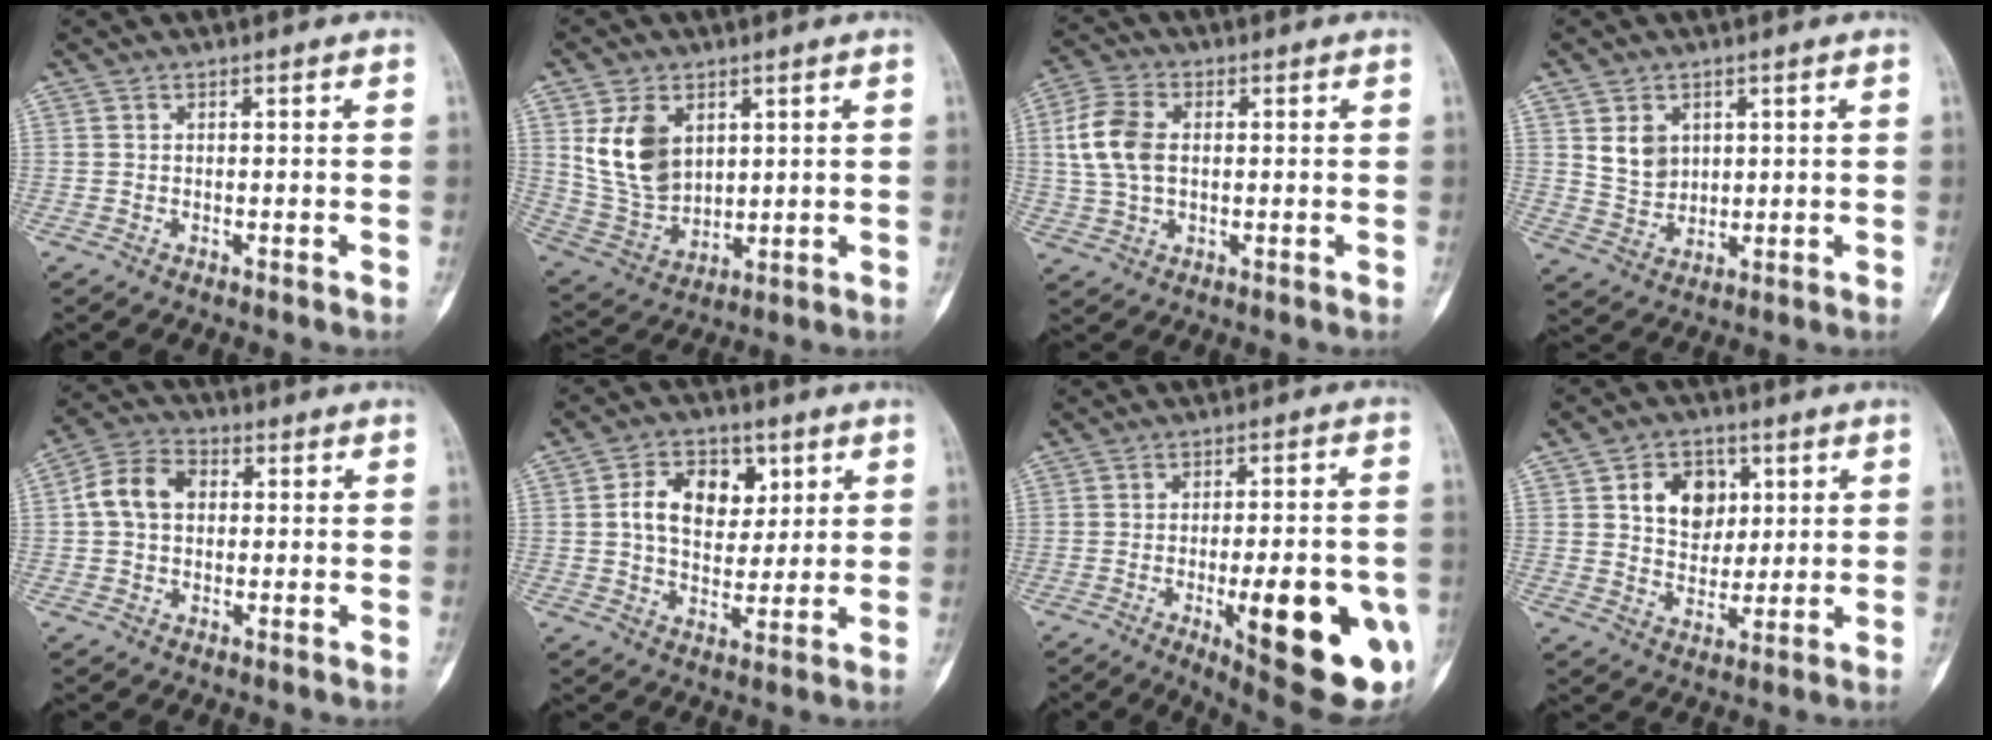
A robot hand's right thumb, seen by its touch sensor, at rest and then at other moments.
{"total": 11.9, "force": [3.9, 8.1, 7.7], "torque": [-0.126, -0.017, 0.092]}
{"total": 9.4, "force": [0.9, 6.2, 7.1], "torque": [-0.148, 0.010, 0.018]}
{"total": 6.0, "force": [2.1, 4.7, 3.1], "torque": [-0.035, -0.019, 0.049]}
{"total": 8.2, "force": [0.9, 6.1, 5.4], "torque": [-0.094, 0.023, 0.009]}
{"total": 11.2, "force": [3.0, 7.9, 7.4], "torque": [-0.083, -0.002, 0.049]}
{"total": 20.9, "force": [-6.5, 6.1, 19.0], "torque": [-0.199, 0.003, -0.070]}
{"total": 10.0, "force": [3.1, 7.7, 5.6], "torque": [-0.047, -0.010, 0.055]}